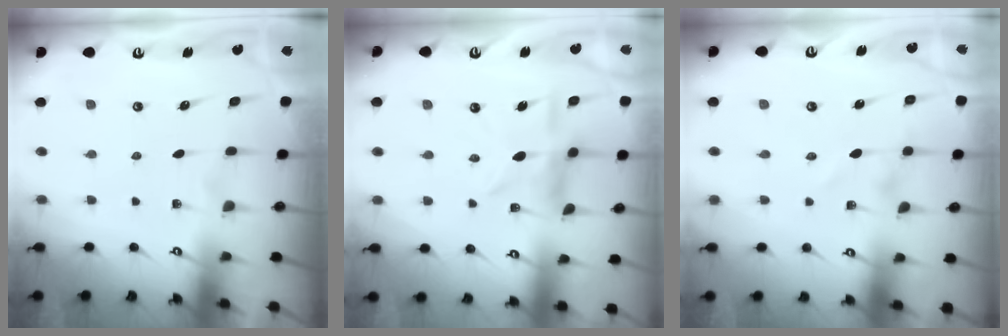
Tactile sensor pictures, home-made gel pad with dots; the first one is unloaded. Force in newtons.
{"total": 8.1, "press": 8.1, "slide": 0.8}
{"total": 1.4, "press": 1.4, "slide": 0.0}